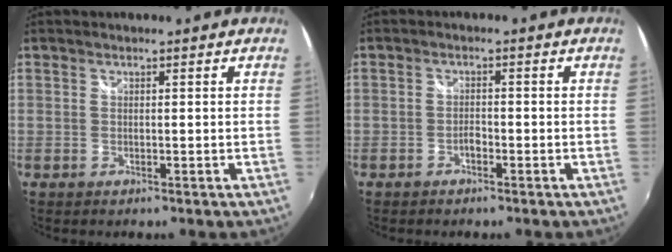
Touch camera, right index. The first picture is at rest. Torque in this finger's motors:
{"motor_torque": [0.16, 0.10, 0.20, 0.01]}